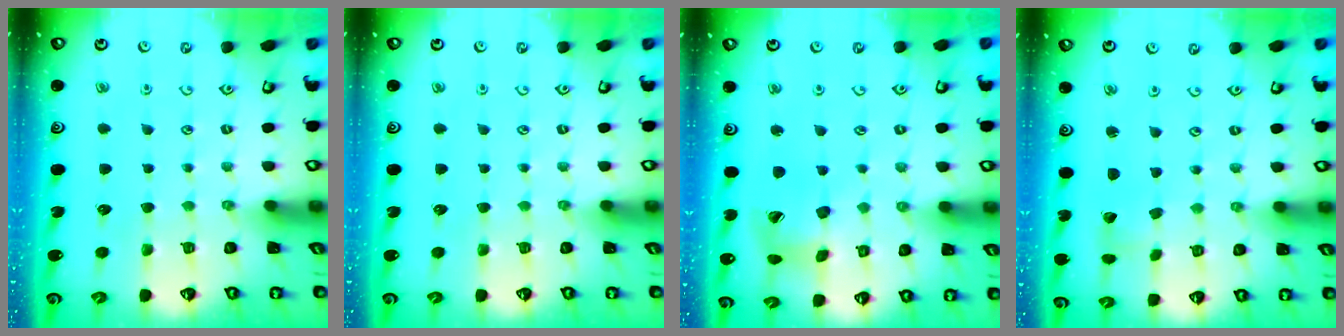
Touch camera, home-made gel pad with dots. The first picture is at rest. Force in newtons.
{"total": 0.0}
{"total": 14.0, "press": 13.9, "slide": 1.7}
{"total": 2.0, "press": 2.0, "slide": 0.1}